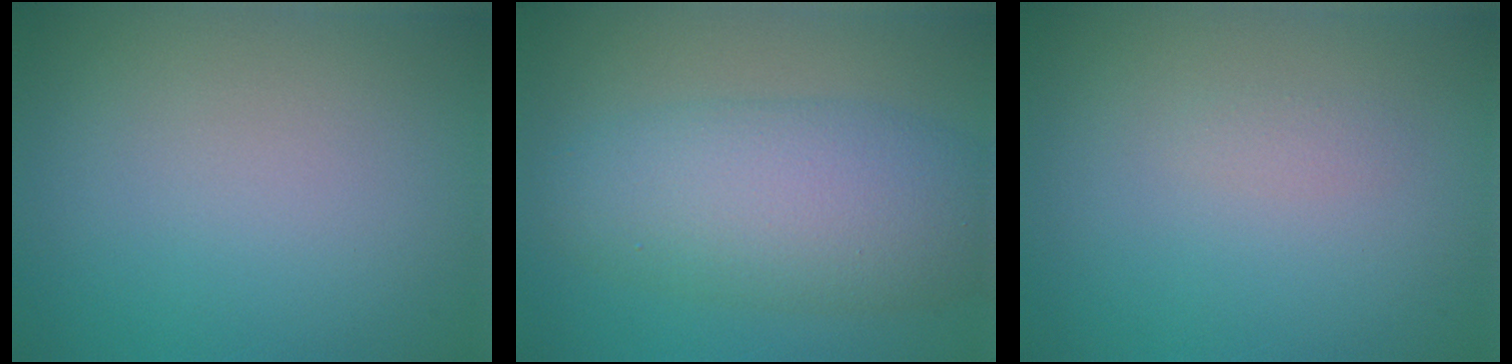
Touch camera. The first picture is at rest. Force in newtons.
{"total": 7.4, "press": 7.4, "slide": 0.1}
{"total": 0.6, "press": 0.6, "slide": 0.1}